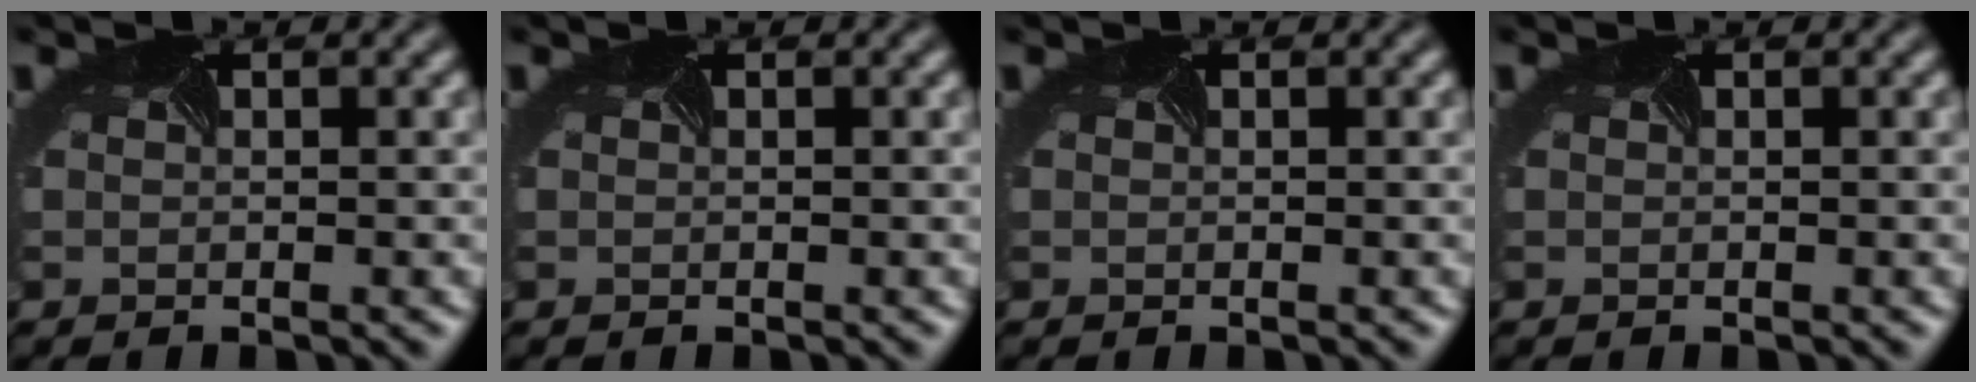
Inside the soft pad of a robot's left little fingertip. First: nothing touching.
{"total": 0.0}
{"total": 0.0}
{"total": 0.0}